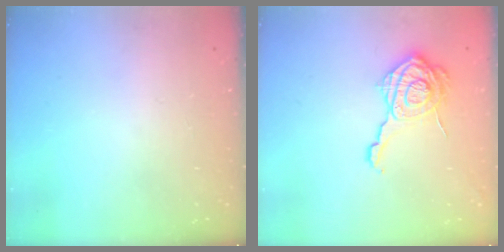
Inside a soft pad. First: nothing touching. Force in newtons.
{"total": 16.0, "press": 16.0, "slide": 0.8}